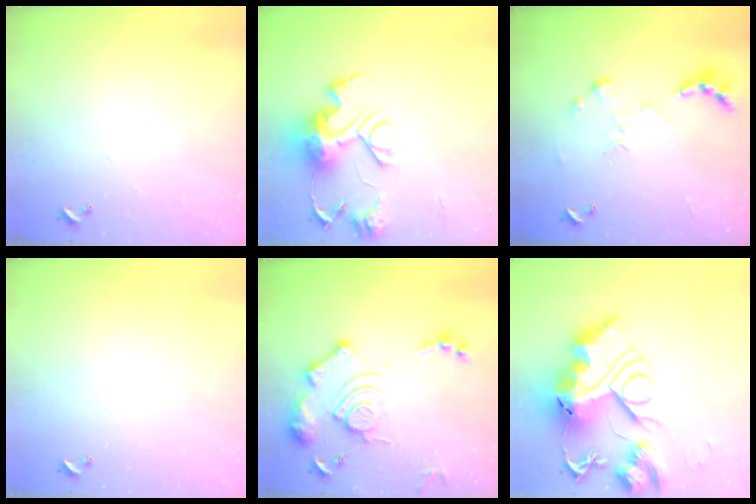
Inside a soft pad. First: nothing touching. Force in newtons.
{"total": 13.9, "press": 13.8, "slide": 1.5}
{"total": 0.0}
{"total": 0.0}
{"total": 15.2, "press": 15.1, "slide": 1.7}
{"total": 0.7, "press": 0.7, "slide": 0.0}